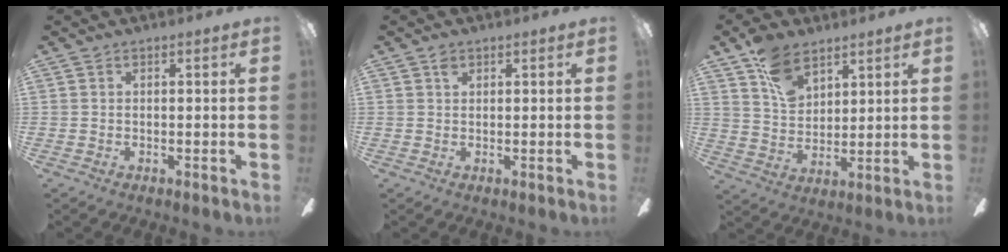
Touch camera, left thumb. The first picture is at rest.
{"total": 1.6, "force": [1.1, 1.0, 0.7], "torque": [-0.016, 0.001, 0.020]}
{"total": 11.0, "force": [7.2, 6.6, 5.0], "torque": [-0.090, -0.025, 0.139]}